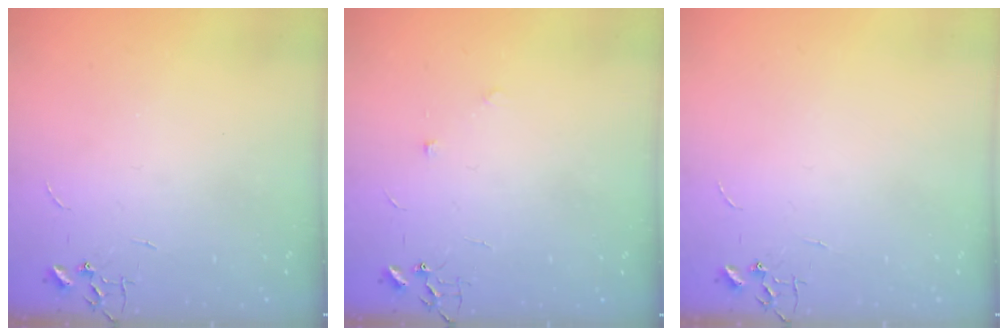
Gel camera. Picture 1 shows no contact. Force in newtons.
{"total": 5.1, "press": 4.9, "slide": 1.7}
{"total": 0.0}